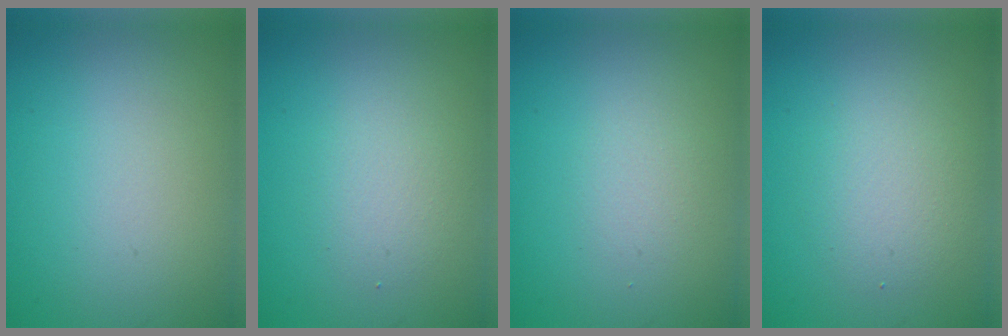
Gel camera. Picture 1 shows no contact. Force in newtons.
{"total": 2.1, "press": 2.1, "slide": 0.1}
{"total": 1.2, "press": 1.2, "slide": 0.1}
{"total": 2.6, "press": 2.6, "slide": 0.2}